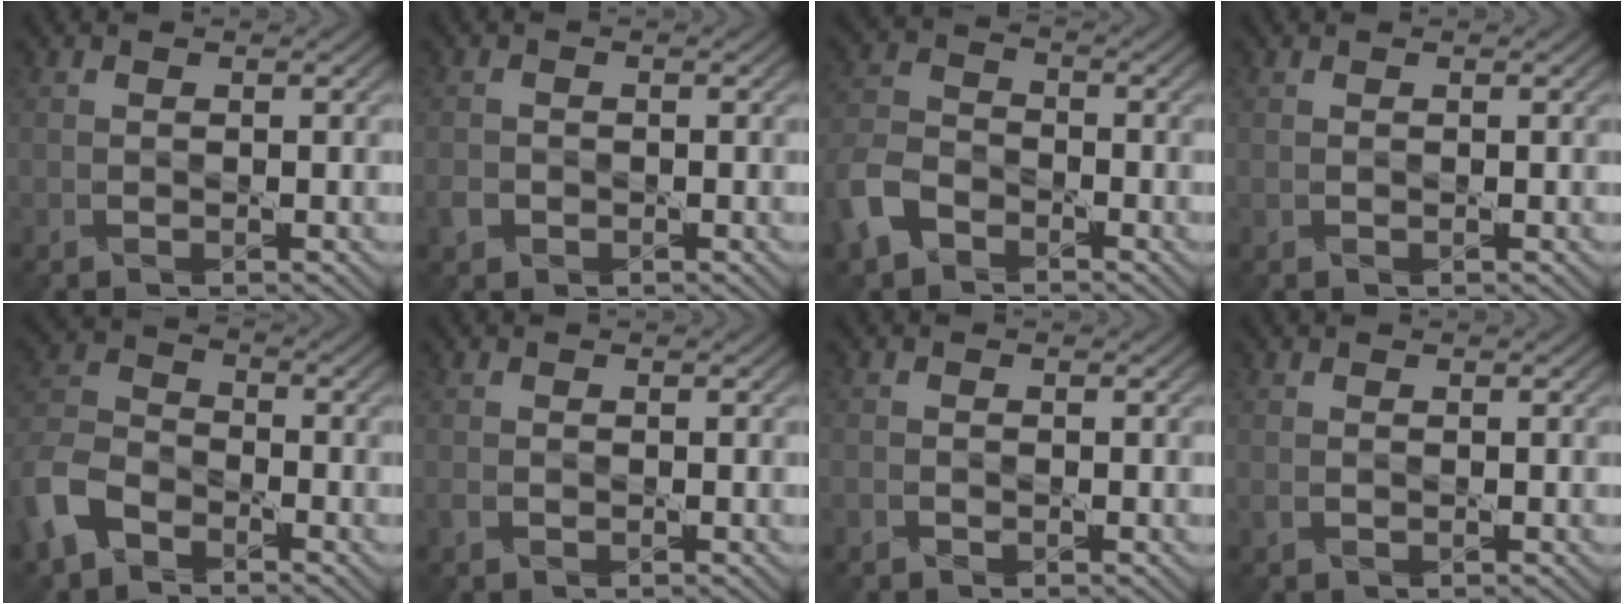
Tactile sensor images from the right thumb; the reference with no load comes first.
{"total": 1.6, "force": [-0.8, 1.3, 0.5], "torque": [-0.014, -0.003, -0.018]}
{"total": 7.3, "force": [-4.6, 4.5, 3.5], "torque": [-0.097, -0.003, -0.110]}
{"total": 0.0}
{"total": 8.0, "force": [-5.1, 4.7, 4.0], "torque": [-0.105, -0.003, -0.124]}
{"total": 1.0, "force": [-0.5, 0.6, 0.6], "torque": [-0.021, -0.001, -0.009]}
{"total": 0.9, "force": [-0.7, 0.5, 0.3], "torque": [-0.010, 0.000, -0.015]}
{"total": 0.7, "force": [-0.1, 0.5, 0.5], "torque": [-0.016, 0.000, -0.001]}